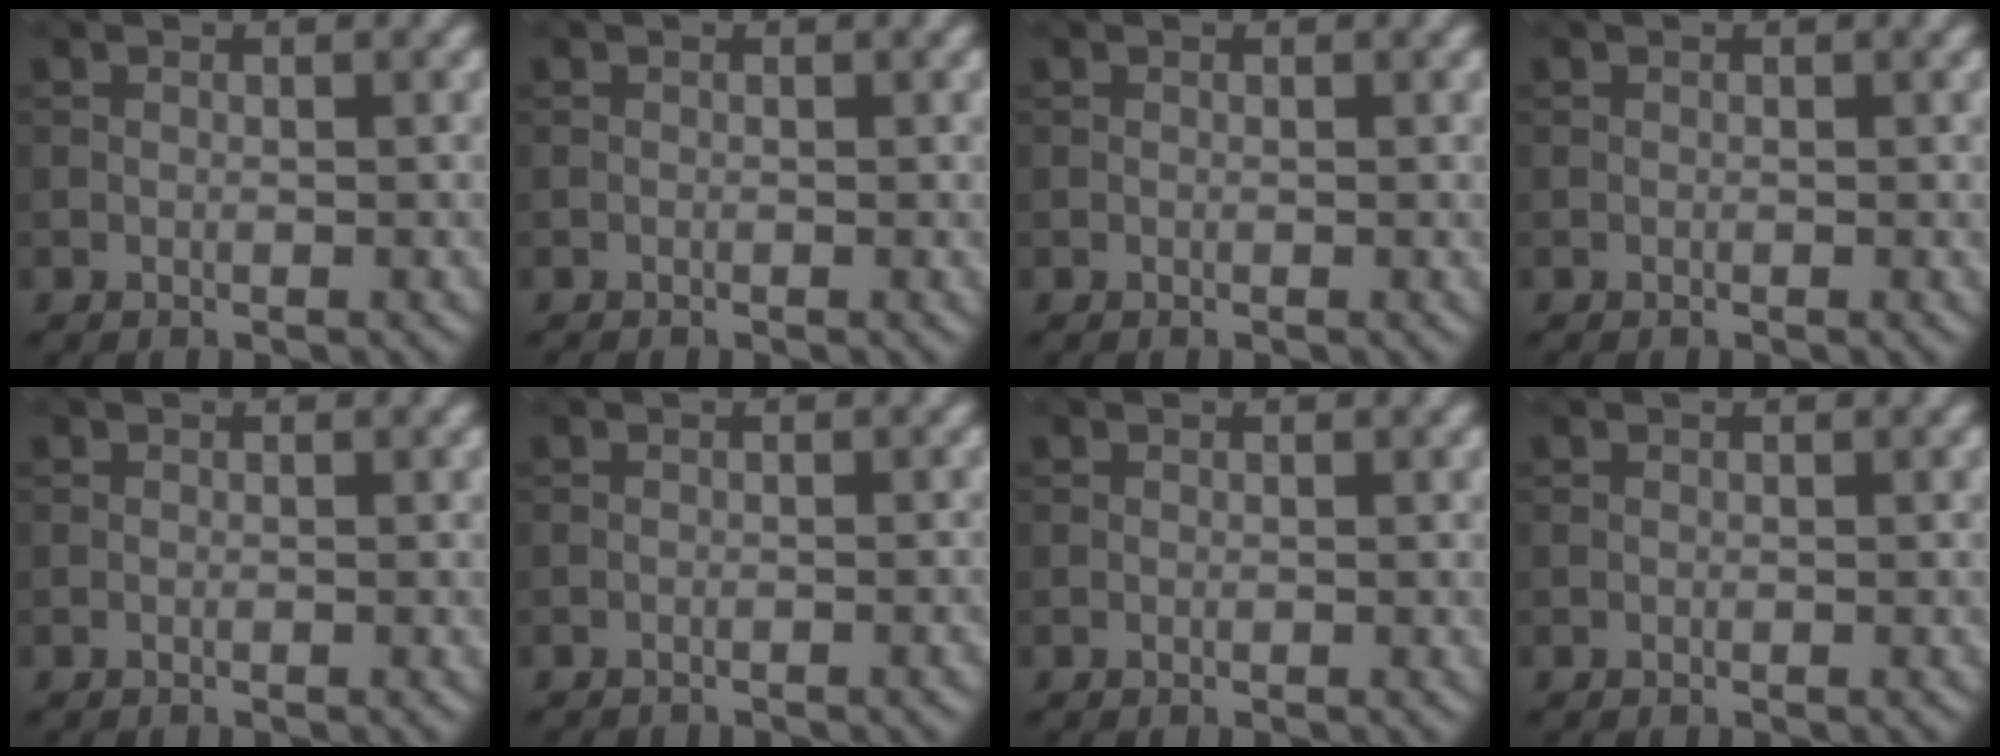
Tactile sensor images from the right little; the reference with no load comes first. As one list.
[{"total": 0.0}, {"total": 0.0}, {"total": 0.0}, {"total": 0.0}, {"total": 1.9, "force": [-1.8, 0.3, 0.5], "torque": [0.004, -0.002, -0.027]}, {"total": 0.0}, {"total": 0.0}]